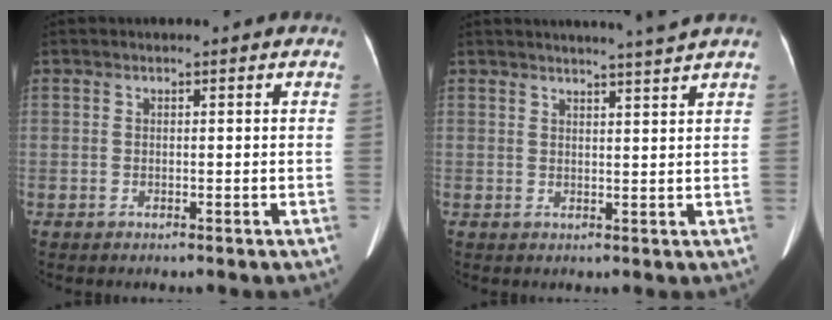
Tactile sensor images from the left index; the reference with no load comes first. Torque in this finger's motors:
{"motor_torque": [-0.70, -0.64, -0.39, -0.08]}